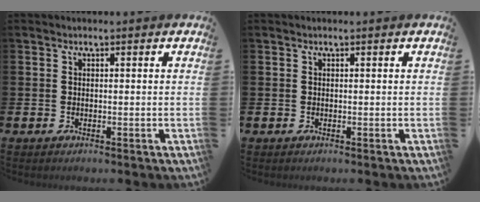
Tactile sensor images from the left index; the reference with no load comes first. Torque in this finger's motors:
{"motor_torque": [-0.13, 0.21, -0.02, 0.00]}